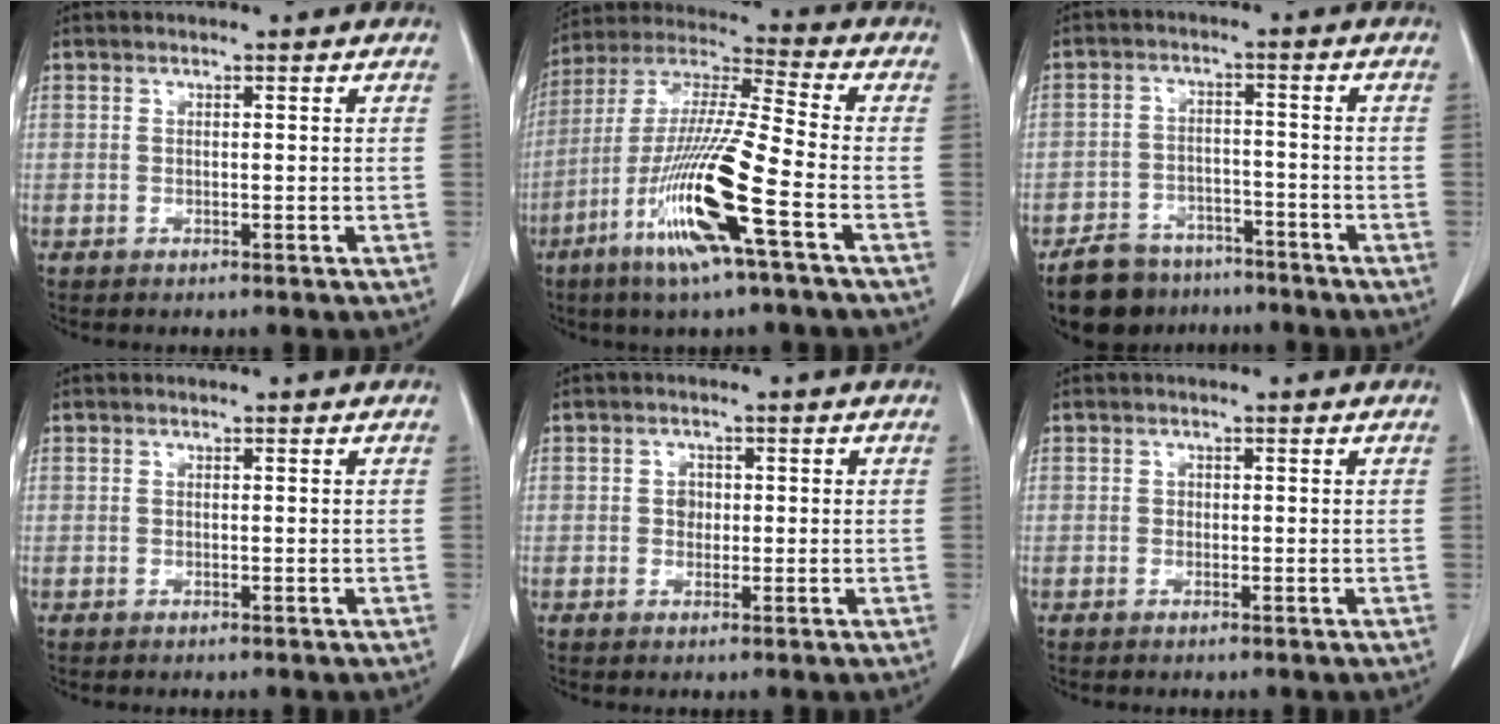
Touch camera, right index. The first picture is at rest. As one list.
[{"total": 16.4, "force": [-6.9, -0.2, 14.9], "torque": [-0.306, -0.022, -0.134]}, {"total": 9.4, "force": [-7.6, 5.0, 2.2], "torque": [-0.034, 0.007, -0.118]}, {"total": 0.0}, {"total": 1.9, "force": [0.1, 1.6, 0.9], "torque": [-0.010, 0.006, 0.003]}, {"total": 0.0}]